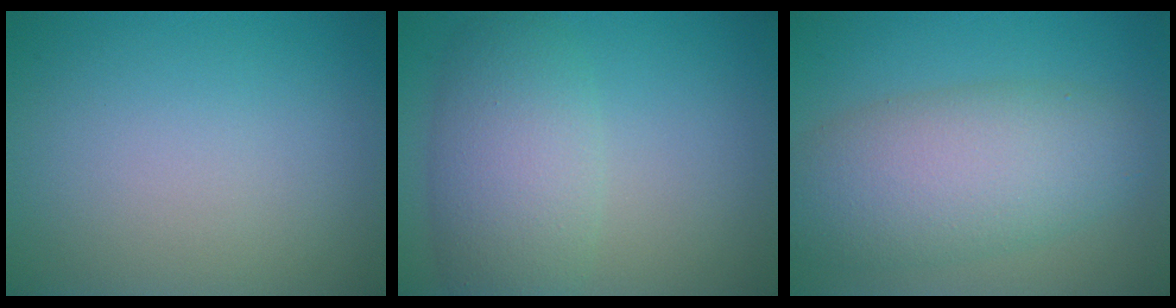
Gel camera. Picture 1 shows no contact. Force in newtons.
{"total": 5.9, "press": 5.9, "slide": 0.0}
{"total": 7.5, "press": 7.5, "slide": 0.4}